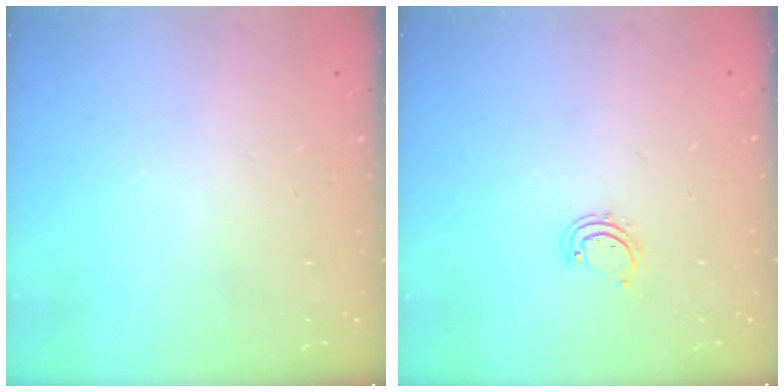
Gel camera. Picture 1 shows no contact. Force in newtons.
{"total": 2.9, "press": 2.9, "slide": 0.3}